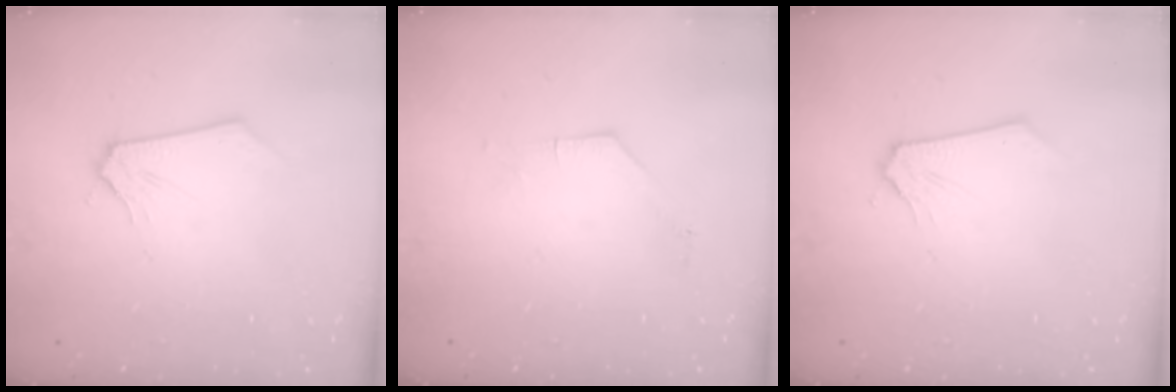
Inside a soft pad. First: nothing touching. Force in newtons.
{"total": 1.3, "press": 1.3, "slide": 0.2}
{"total": 0.0}